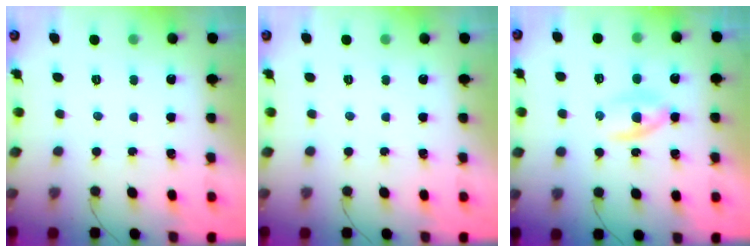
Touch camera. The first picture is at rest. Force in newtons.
{"total": 0.0}
{"total": 3.0, "press": 2.8, "slide": 1.2}